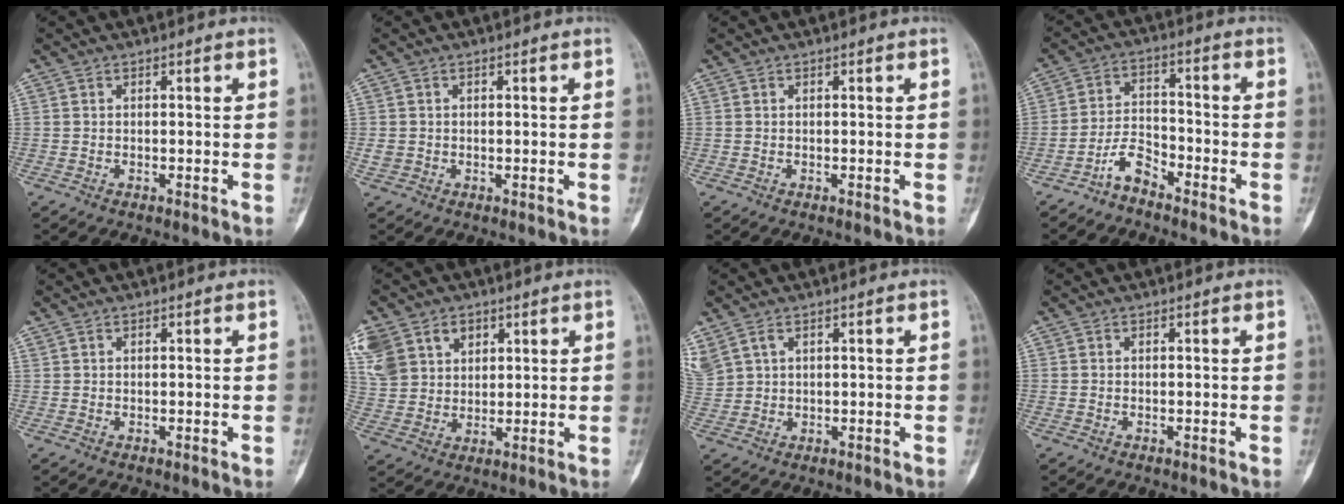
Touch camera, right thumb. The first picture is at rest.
{"total": 2.2, "force": [-0.2, 2.0, 0.8], "torque": [-0.008, 0.004, -0.001]}
{"total": 0.0}
{"total": 5.5, "force": [-4.3, 2.3, 2.5], "torque": [-0.042, 0.040, -0.091]}
{"total": 0.0}
{"total": 16.4, "force": [7.1, 13.0, 7.2], "torque": [-0.175, 0.024, 0.151]}
{"total": 5.4, "force": [2.5, 3.7, 3.1], "torque": [-0.086, 0.008, 0.065]}
{"total": 0.0}